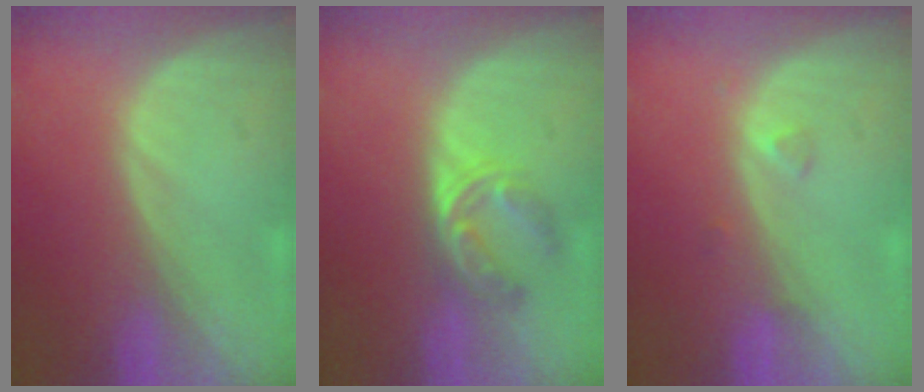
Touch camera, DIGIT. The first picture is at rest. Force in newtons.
{"total": 5.7, "press": 4.7, "slide": 3.2}
{"total": 1.2, "press": 1.2, "slide": 0.1}